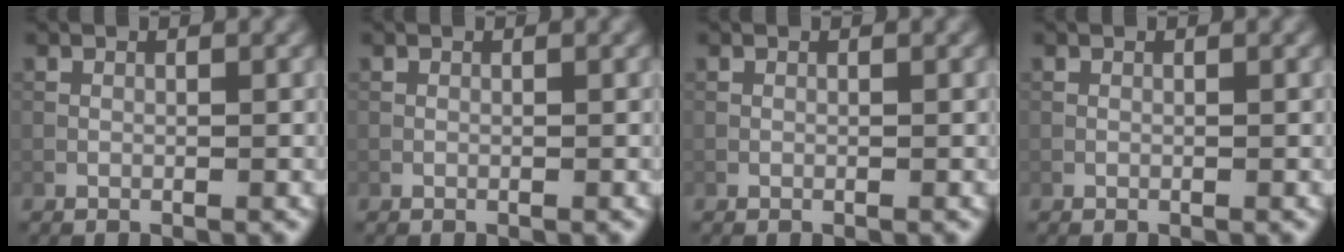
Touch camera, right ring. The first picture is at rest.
{"total": 0.0}
{"total": 0.0}
{"total": 0.0}